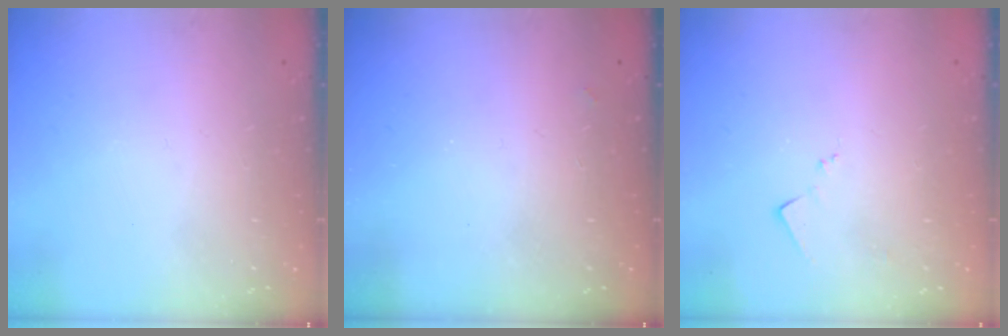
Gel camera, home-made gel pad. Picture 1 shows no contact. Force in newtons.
{"total": 1.1, "press": 1.0, "slide": 0.3}
{"total": 6.8, "press": 6.7, "slide": 0.8}